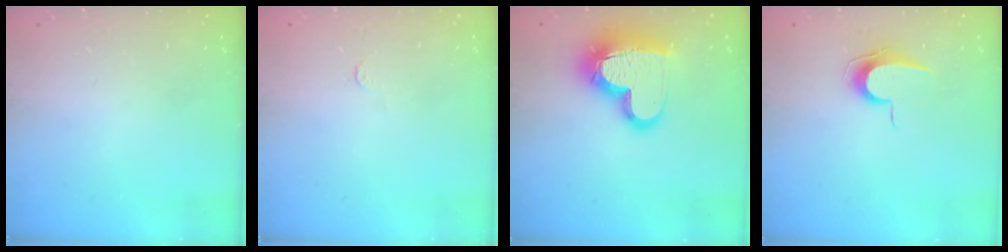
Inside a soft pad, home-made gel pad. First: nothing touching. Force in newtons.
{"total": 1.7, "press": 1.7, "slide": 0.2}
{"total": 19.4, "press": 19.3, "slide": 1.7}
{"total": 8.0, "press": 8.0, "slide": 0.8}